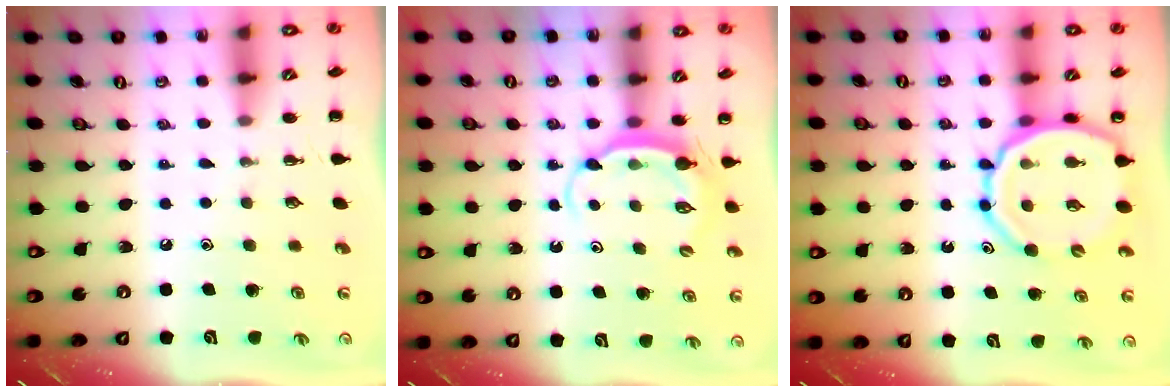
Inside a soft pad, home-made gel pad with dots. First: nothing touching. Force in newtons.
{"total": 6.5, "press": 6.4, "slide": 0.7}
{"total": 12.9, "press": 12.5, "slide": 3.2}